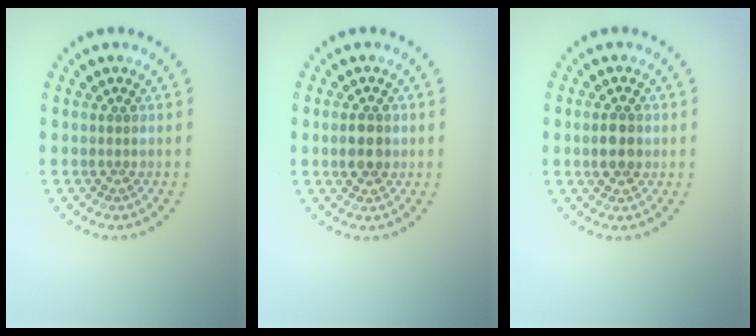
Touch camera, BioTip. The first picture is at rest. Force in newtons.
{"total": 2.8, "press": 2.8, "slide": 0.1}
{"total": 2.9, "press": 2.9, "slide": 0.0}